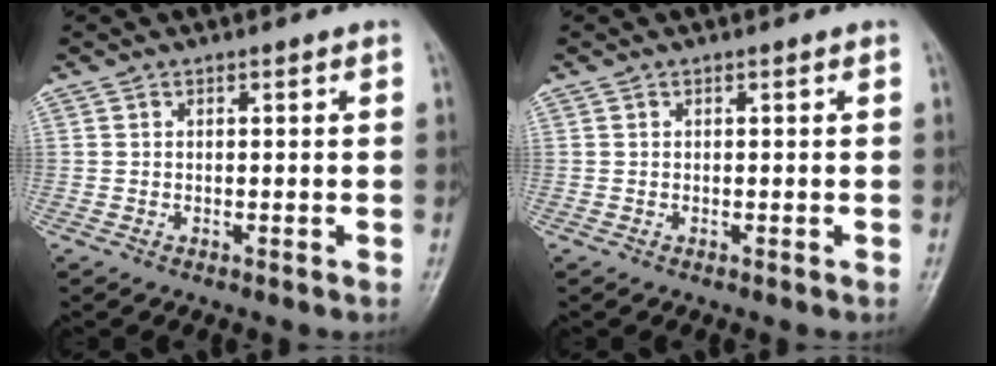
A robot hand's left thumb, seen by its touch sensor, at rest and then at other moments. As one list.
[{"total": 0.0}]